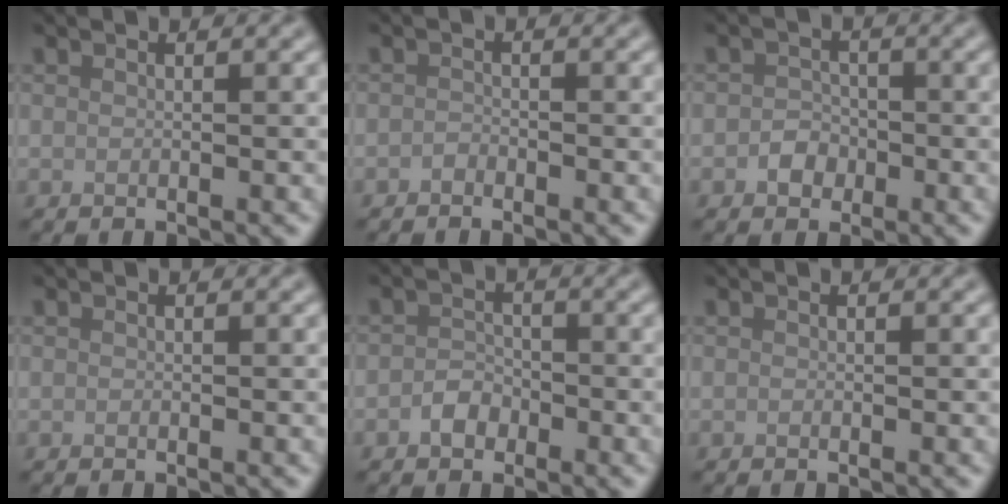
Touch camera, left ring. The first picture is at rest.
{"total": 0.7, "force": [-0.6, 0.3, 0.1], "torque": [-0.001, -0.001, -0.012]}
{"total": 1.7, "force": [-0.7, 1.5, 0.6], "torque": [-0.003, 0.003, -0.015]}
{"total": 0.0}
{"total": 1.8, "force": [-0.9, 1.3, 0.6], "torque": [-0.007, 0.005, -0.020]}
{"total": 0.0}